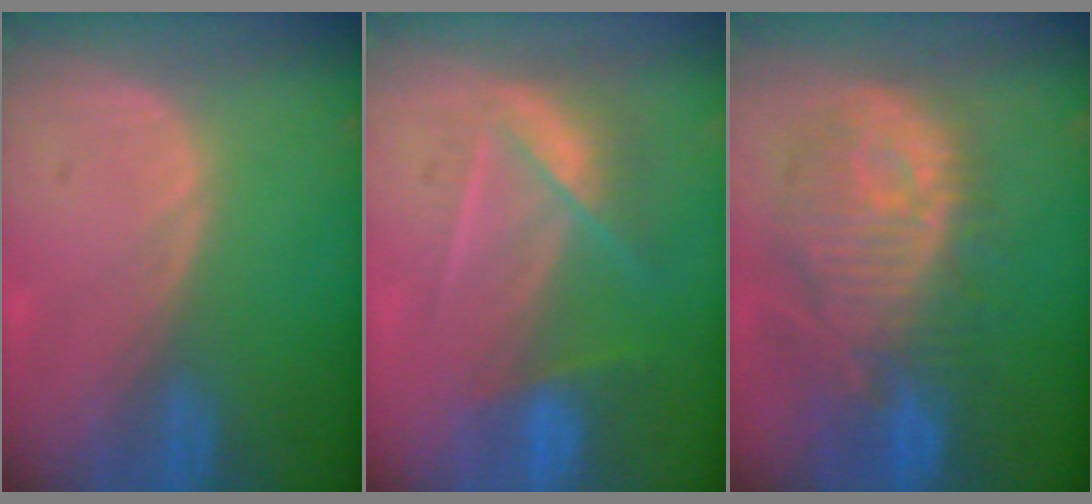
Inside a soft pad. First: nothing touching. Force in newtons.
{"total": 7.3, "press": 6.4, "slide": 3.5}
{"total": 11.9, "press": 10.8, "slide": 4.9}